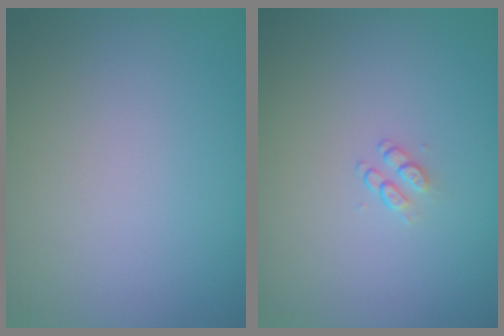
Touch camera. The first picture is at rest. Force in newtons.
{"total": 1.1, "press": 0.7, "slide": 0.8}